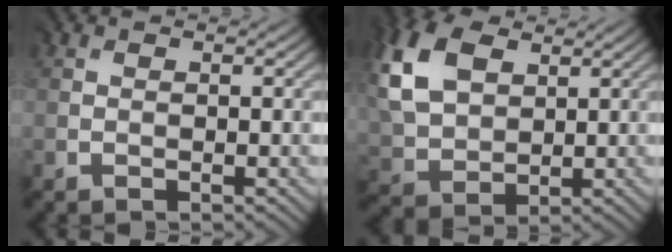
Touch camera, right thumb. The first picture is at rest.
{"total": 11.6, "force": [4.6, 7.7, 7.4], "torque": [-0.222, 0.022, 0.096]}